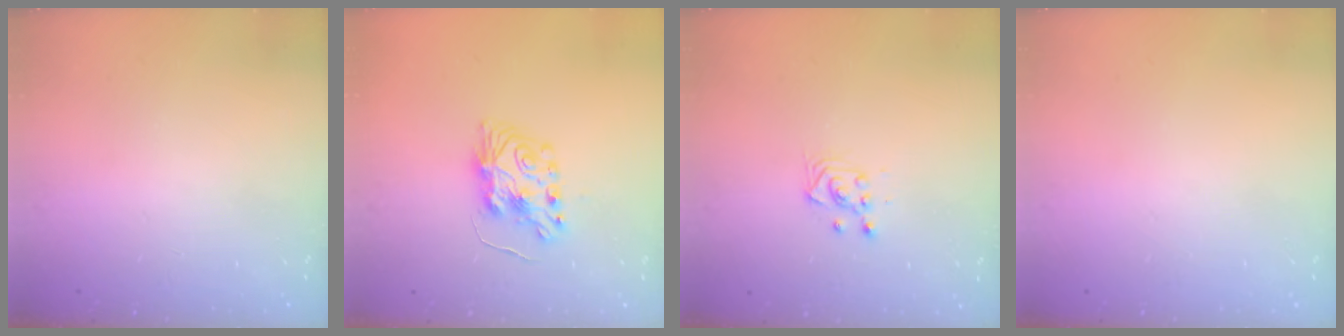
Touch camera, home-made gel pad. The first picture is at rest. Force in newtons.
{"total": 8.8, "press": 8.8, "slide": 0.6}
{"total": 3.4, "press": 3.1, "slide": 1.2}
{"total": 0.0}